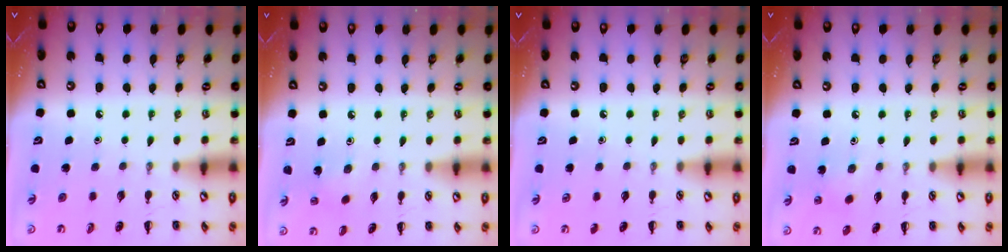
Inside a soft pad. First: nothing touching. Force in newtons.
{"total": 1.8, "press": 1.7, "slide": 0.7}
{"total": 0.0}
{"total": 4.6, "press": 4.4, "slide": 1.5}